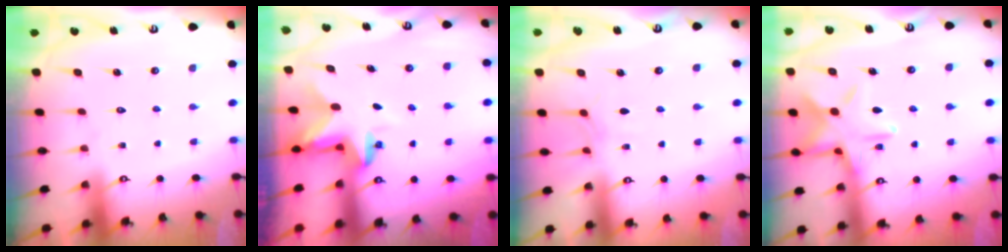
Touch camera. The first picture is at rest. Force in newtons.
{"total": 2.8, "press": 2.8, "slide": 0.2}
{"total": 3.8, "press": 3.7, "slide": 0.6}
{"total": 13.6, "press": 13.6, "slide": 0.9}